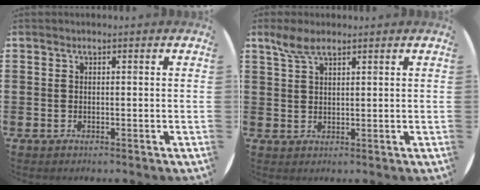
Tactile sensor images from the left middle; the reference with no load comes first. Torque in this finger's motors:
{"motor_torque": [0.62, -0.49, 0.07, 0.01]}